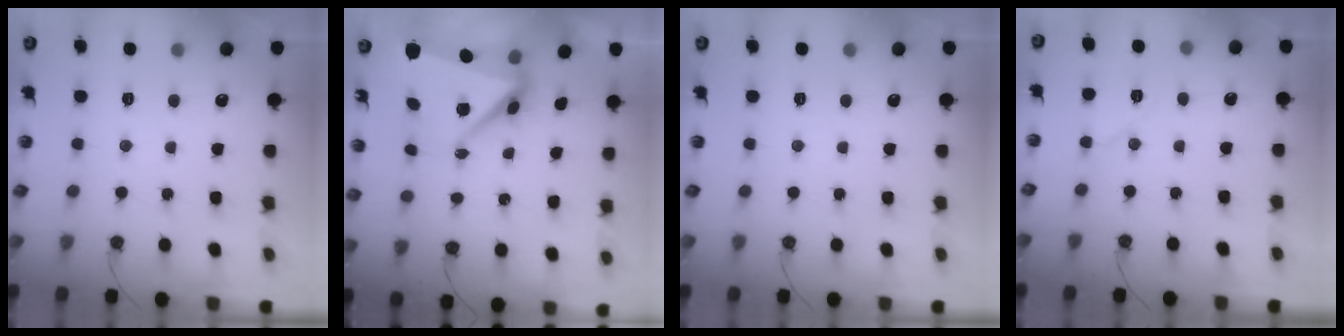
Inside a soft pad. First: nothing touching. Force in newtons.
{"total": 8.4, "press": 8.2, "slide": 1.7}
{"total": 0.0}
{"total": 5.2, "press": 4.8, "slide": 2.1}